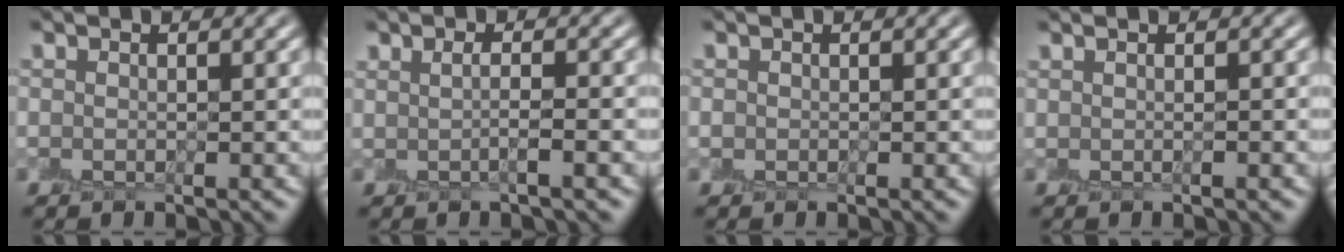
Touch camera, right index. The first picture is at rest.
{"total": 1.5, "force": [-0.4, 0.4, 1.4], "torque": [-0.025, 0.001, -0.006]}
{"total": 0.5, "force": [0.1, 0.5, 0.1], "torque": [-0.005, -0.001, 0.003]}
{"total": 0.8, "force": [0.1, 0.3, 0.7], "torque": [-0.013, -0.005, -0.003]}